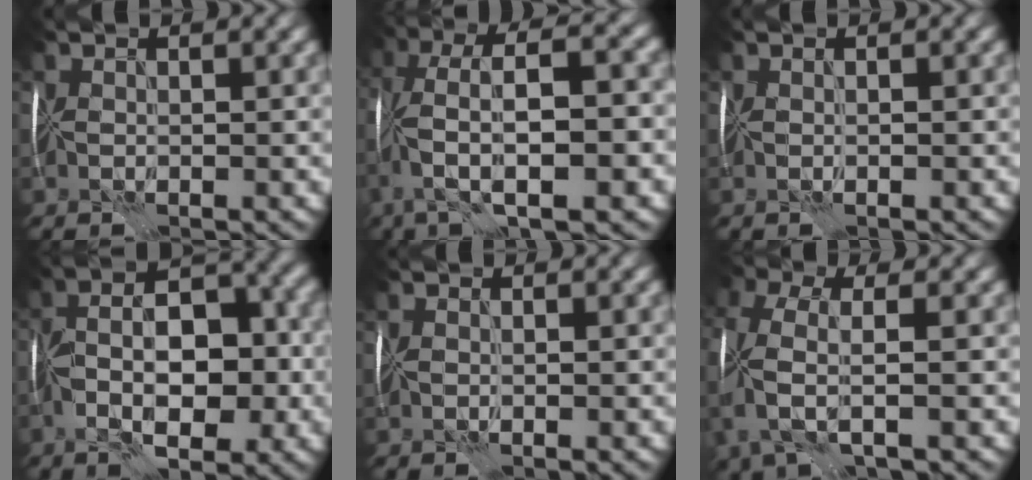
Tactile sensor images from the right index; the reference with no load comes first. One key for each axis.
{"total": 8.5, "fx": -1.0, "fy": 2.7, "fz": 8.0, "tx": -0.148, "ty": 0.025, "tz": -0.022}
{"total": 0.0}
{"total": 8.6, "fx": -2.2, "fy": 3.5, "fz": 7.5, "tx": -0.114, "ty": 0.017, "tz": -0.040}
{"total": 0.9, "fx": 0.5, "fy": 0.4, "fz": 0.6, "tx": -0.007, "ty": 0.009, "tz": 0.002}
{"total": 4.1, "fx": -0.4, "fy": 1.5, "fz": 3.8, "tx": -0.095, "ty": 0.005, "tz": -0.018}